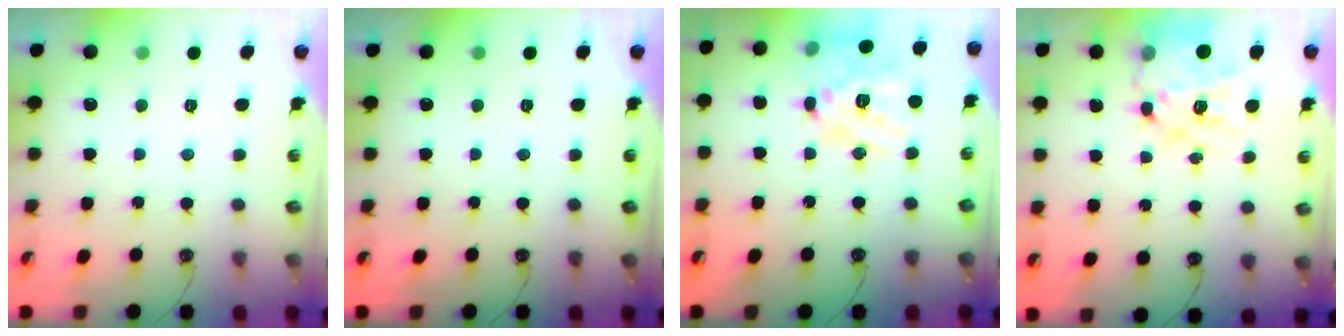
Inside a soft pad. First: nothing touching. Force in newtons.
{"total": 0.0}
{"total": 20.0, "press": 19.9, "slide": 1.9}
{"total": 17.8, "press": 17.8, "slide": 1.5}